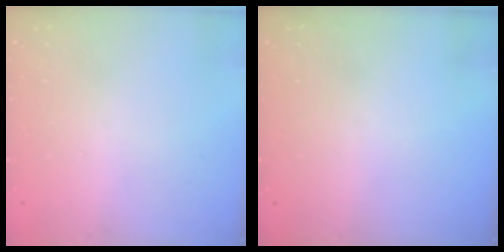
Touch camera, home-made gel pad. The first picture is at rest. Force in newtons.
{"total": 0.0}